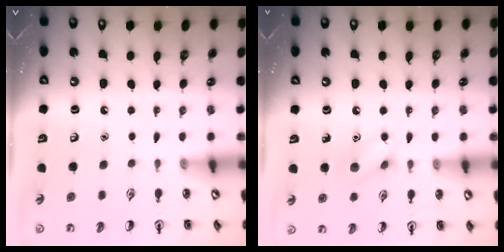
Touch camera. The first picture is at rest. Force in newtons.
{"total": 7.5, "press": 7.4, "slide": 0.7}